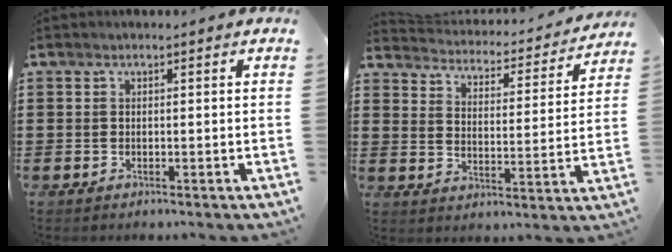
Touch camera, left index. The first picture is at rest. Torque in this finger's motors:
{"motor_torque": [-0.79, 0.72, 0.00, 0.00]}